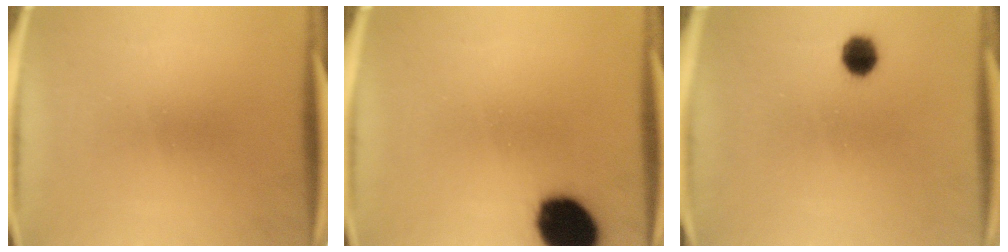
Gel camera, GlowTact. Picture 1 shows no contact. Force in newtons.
{"total": 15.0}
{"total": 4.3}